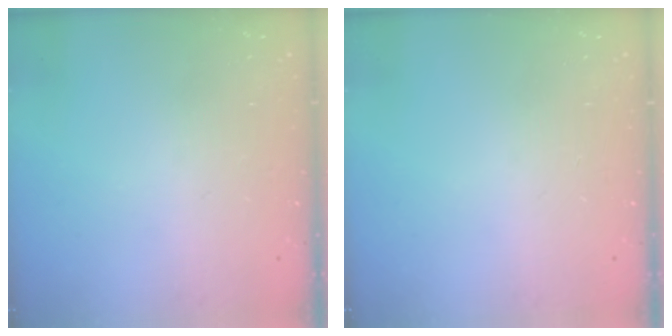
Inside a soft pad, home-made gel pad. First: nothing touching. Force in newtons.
{"total": 0.0}